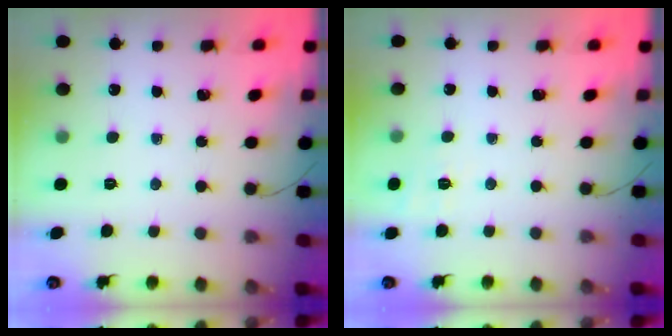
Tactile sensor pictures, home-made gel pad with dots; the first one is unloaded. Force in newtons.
{"total": 4.5, "press": 4.1, "slide": 1.7}